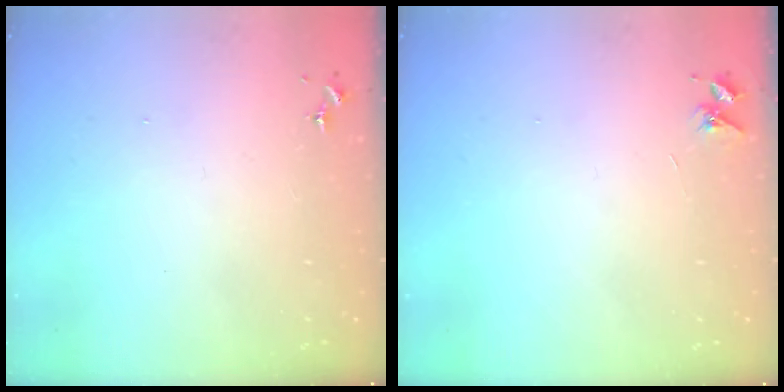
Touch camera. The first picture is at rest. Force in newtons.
{"total": 3.6, "press": 3.6, "slide": 0.5}